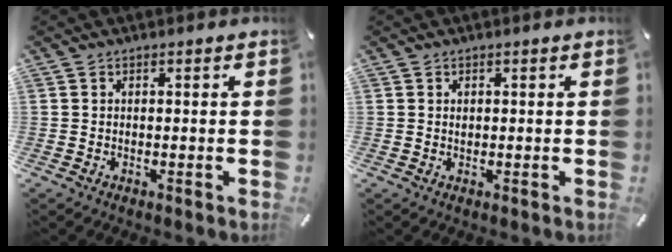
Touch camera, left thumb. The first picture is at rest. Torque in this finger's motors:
{"motor_torque": [0.08, 0.04, 0.04, -0.10, 0.03]}